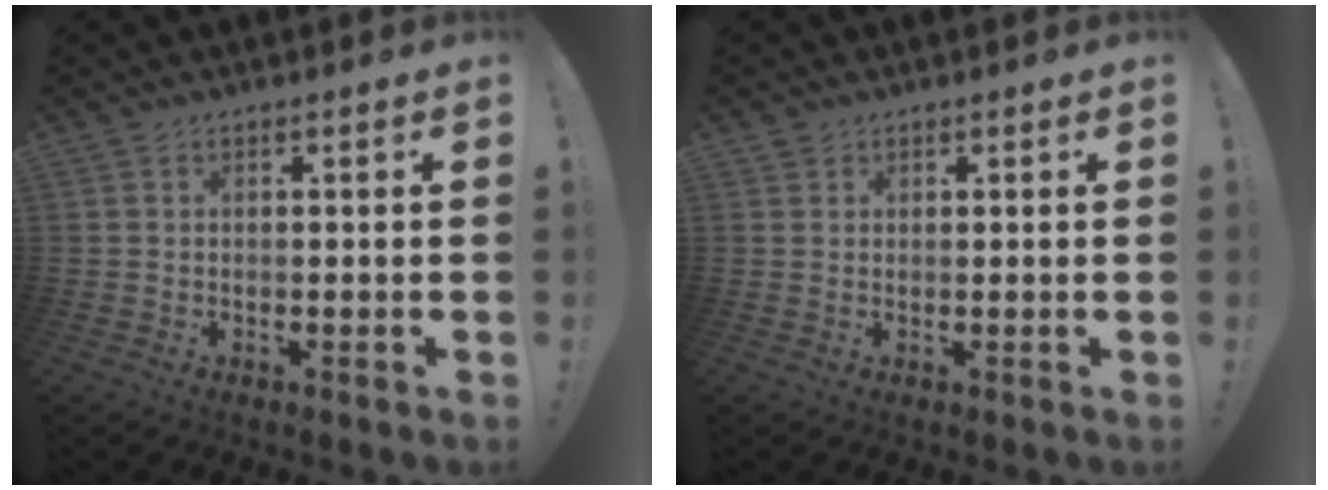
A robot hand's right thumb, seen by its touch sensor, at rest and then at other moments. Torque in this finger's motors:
{"motor_torque": [-0.02, -0.17, -0.21, 0.17, 0.00]}